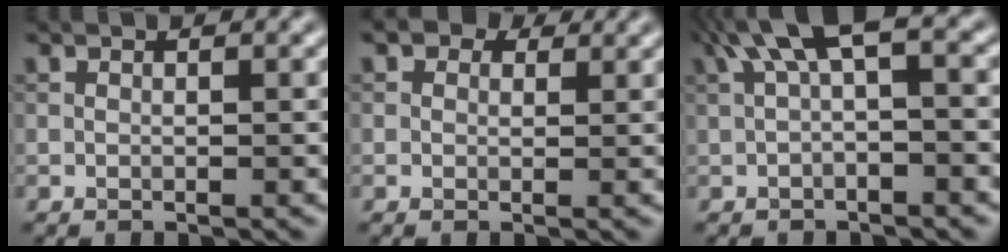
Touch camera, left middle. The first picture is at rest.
{"total": 2.7, "force": [1.8, 1.7, 1.3], "torque": [-0.018, -0.005, 0.011]}
{"total": 4.9, "force": [1.6, 1.3, 4.5], "torque": [-0.071, 0.018, 0.021]}